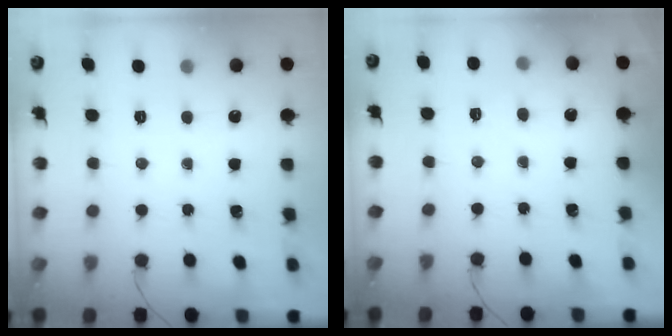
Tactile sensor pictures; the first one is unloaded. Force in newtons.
{"total": 3.6, "press": 3.4, "slide": 1.1}